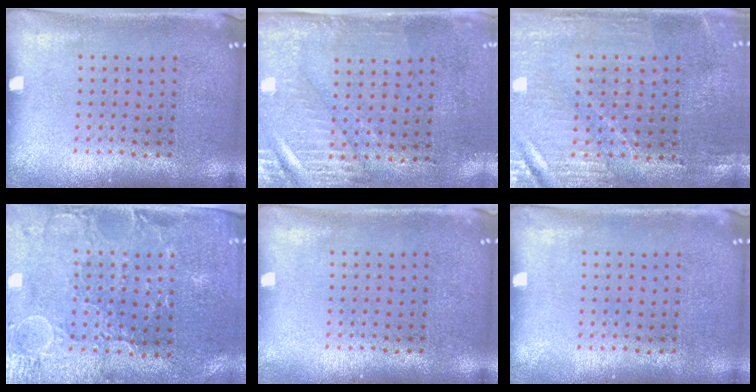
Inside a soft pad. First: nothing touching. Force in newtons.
{"total": 3.0, "press": 2.4, "slide": 1.6}
{"total": 1.1, "press": 1.1, "slide": 0.2}
{"total": 1.1, "press": 1.0, "slide": 0.4}
{"total": 0.5, "press": 0.5, "slide": 0.2}
{"total": 0.0}